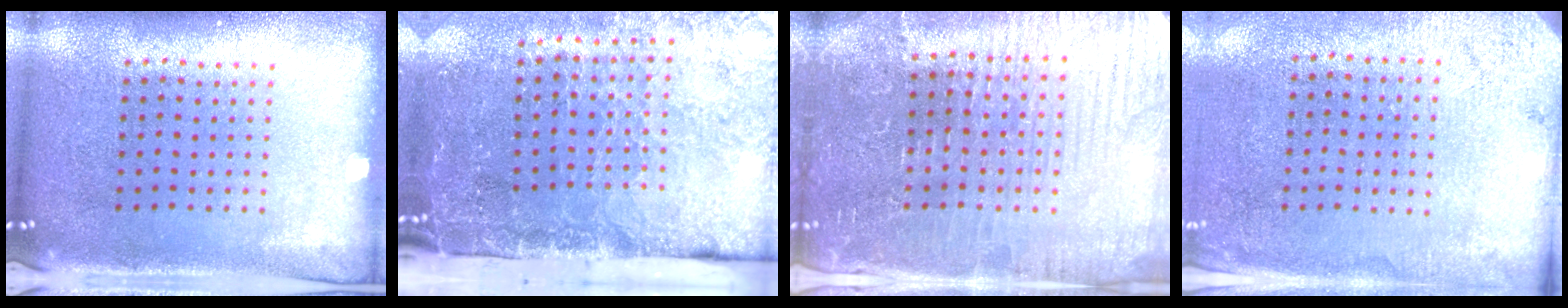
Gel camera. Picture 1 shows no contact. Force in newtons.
{"total": 4.9, "press": 3.7, "slide": 3.3}
{"total": 4.6, "press": 4.4, "slide": 1.3}
{"total": 2.6, "press": 2.4, "slide": 0.9}